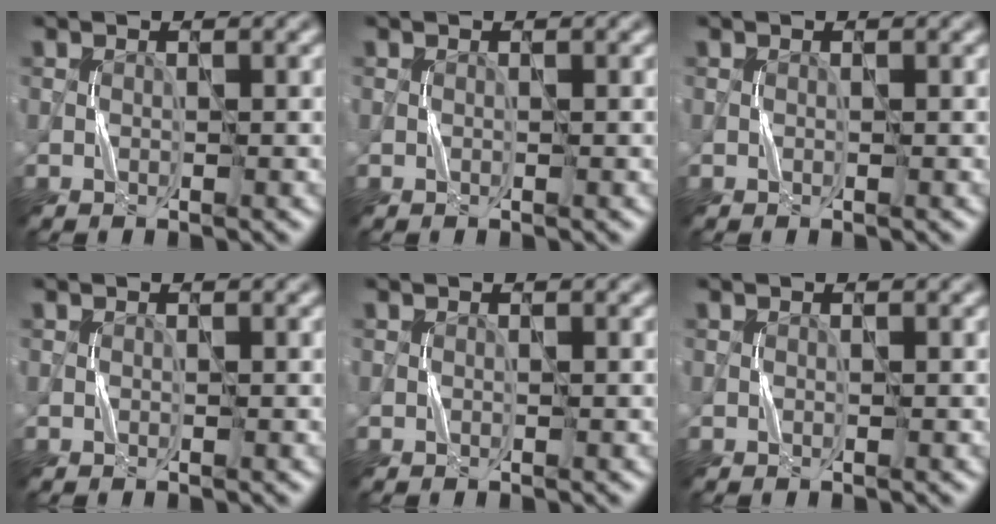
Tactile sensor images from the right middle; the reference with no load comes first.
{"total": 0.0}
{"total": 0.0}
{"total": 0.0}
{"total": 0.0}
{"total": 0.0}